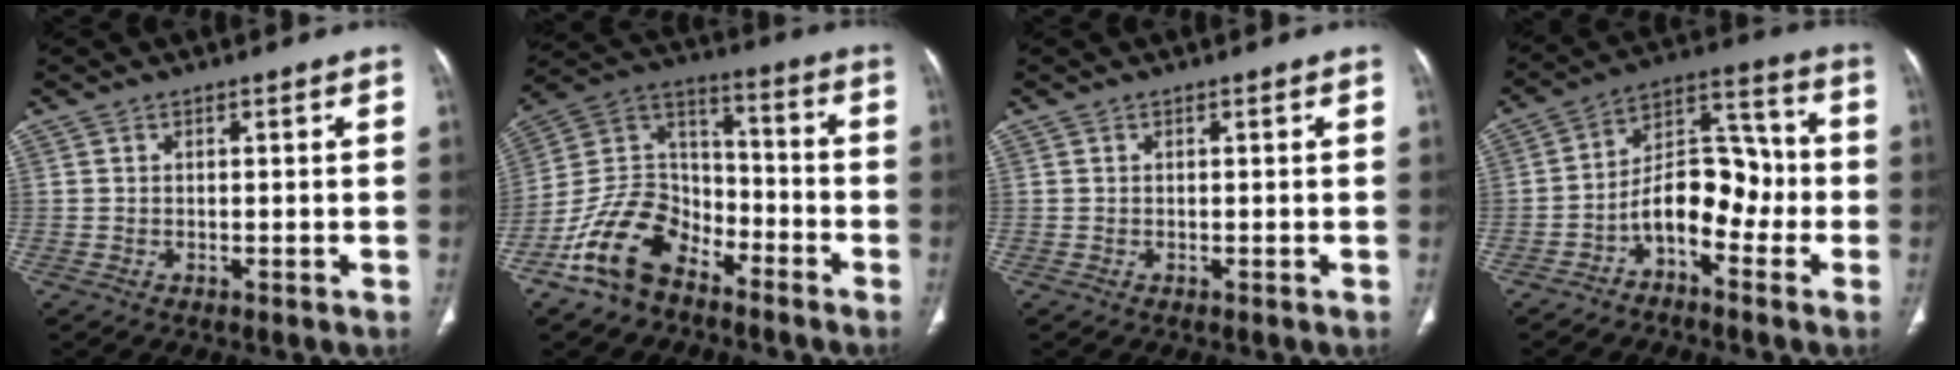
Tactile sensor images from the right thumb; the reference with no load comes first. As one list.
[{"total": 14.7, "force": [-9.4, 9.0, 6.8], "torque": [-0.111, 0.082, -0.183]}, {"total": 0.0}, {"total": 11.1, "force": [-4.1, 6.4, 8.1], "torque": [-0.108, 0.069, -0.078]}]